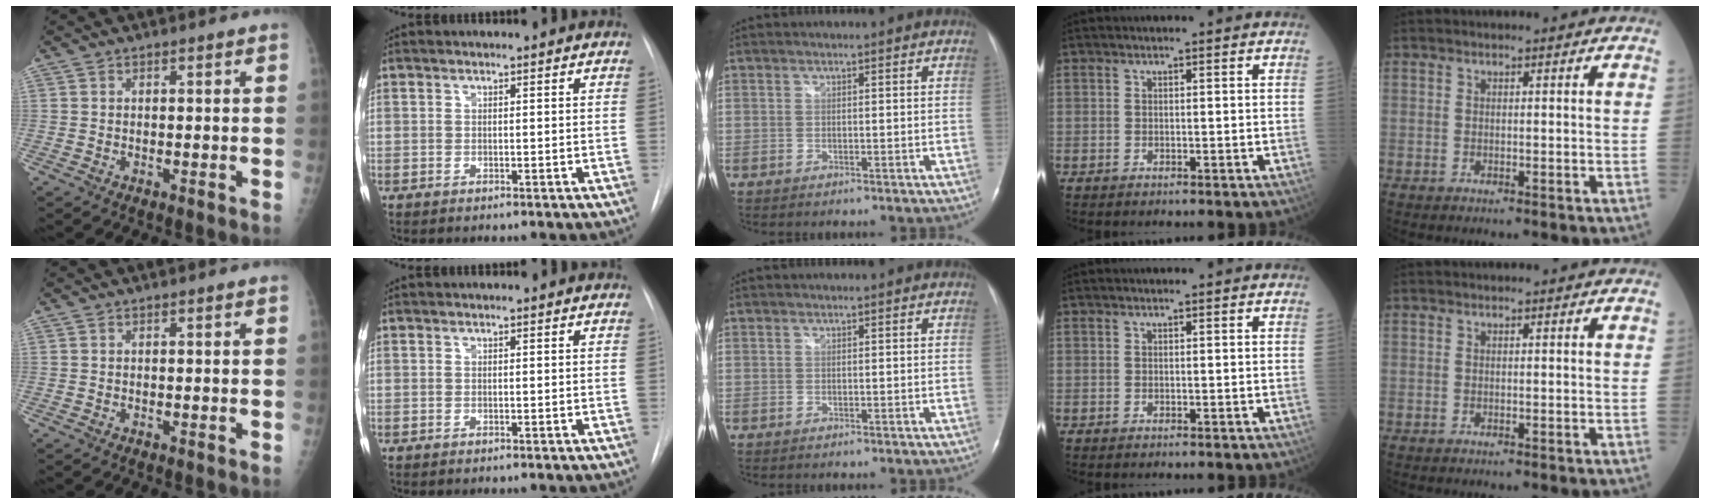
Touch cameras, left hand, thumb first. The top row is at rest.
{}